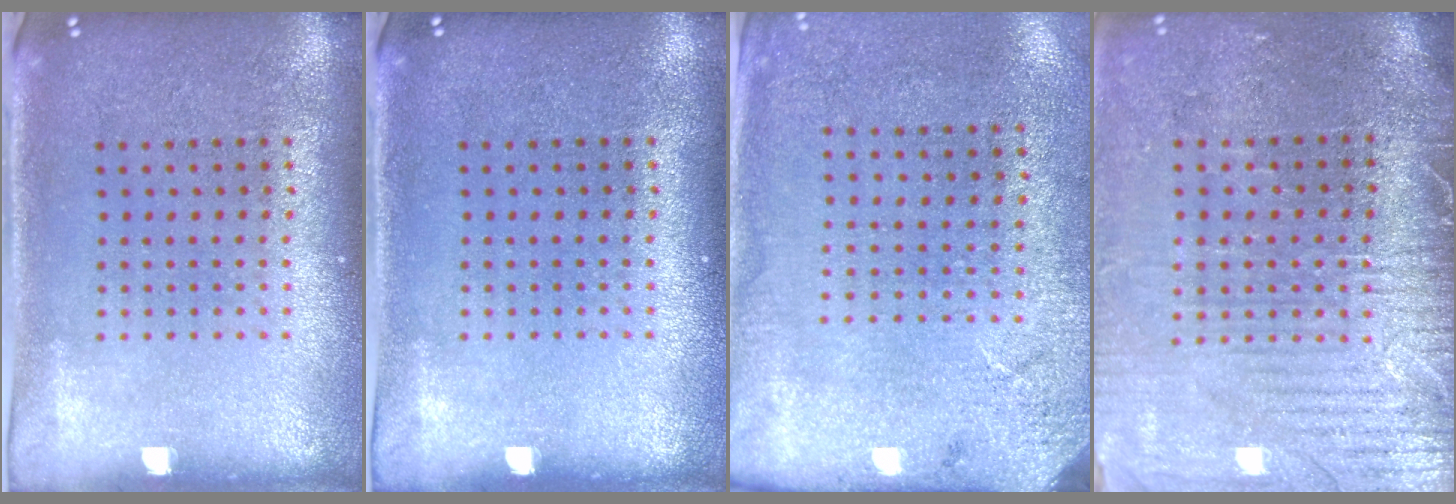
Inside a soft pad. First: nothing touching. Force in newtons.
{"total": 0.0}
{"total": 2.7, "press": 2.2, "slide": 1.5}
{"total": 3.6, "press": 3.3, "slide": 1.5}